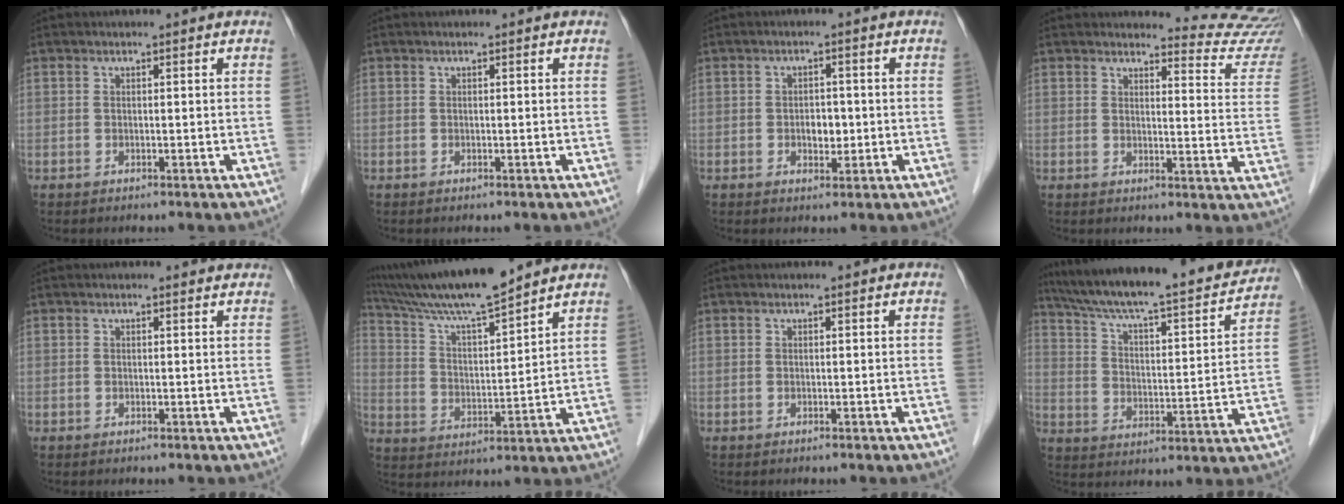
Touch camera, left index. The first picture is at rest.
{"total": 0.0}
{"total": 2.8, "force": [-0.4, 1.8, 2.1], "torque": [-0.030, 0.003, -0.002]}
{"total": 12.0, "force": [11.9, 0.5, 0.5], "torque": [0.017, -0.100, 0.103]}
{"total": 0.9, "force": [0.8, 0.4, 0.0], "torque": [-0.011, 0.003, 0.002]}
{"total": 13.6, "force": [12.1, -0.6, 6.1], "torque": [-0.119, 0.011, 0.217]}
{"total": 0.0}
{"total": 23.1, "force": [20.7, 2.4, 10.0], "torque": [-0.170, -0.010, 0.294]}